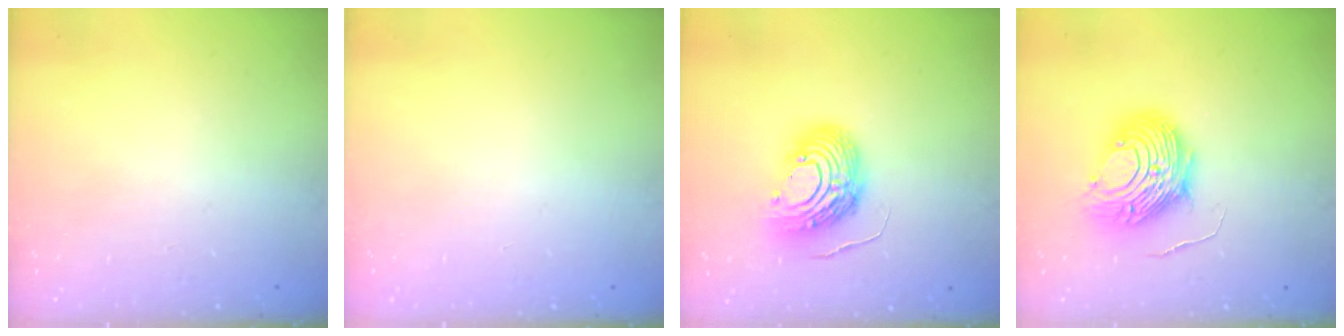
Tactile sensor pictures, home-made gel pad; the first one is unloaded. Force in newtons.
{"total": 0.0}
{"total": 12.0, "press": 11.9, "slide": 1.3}
{"total": 10.8, "press": 10.8, "slide": 0.9}